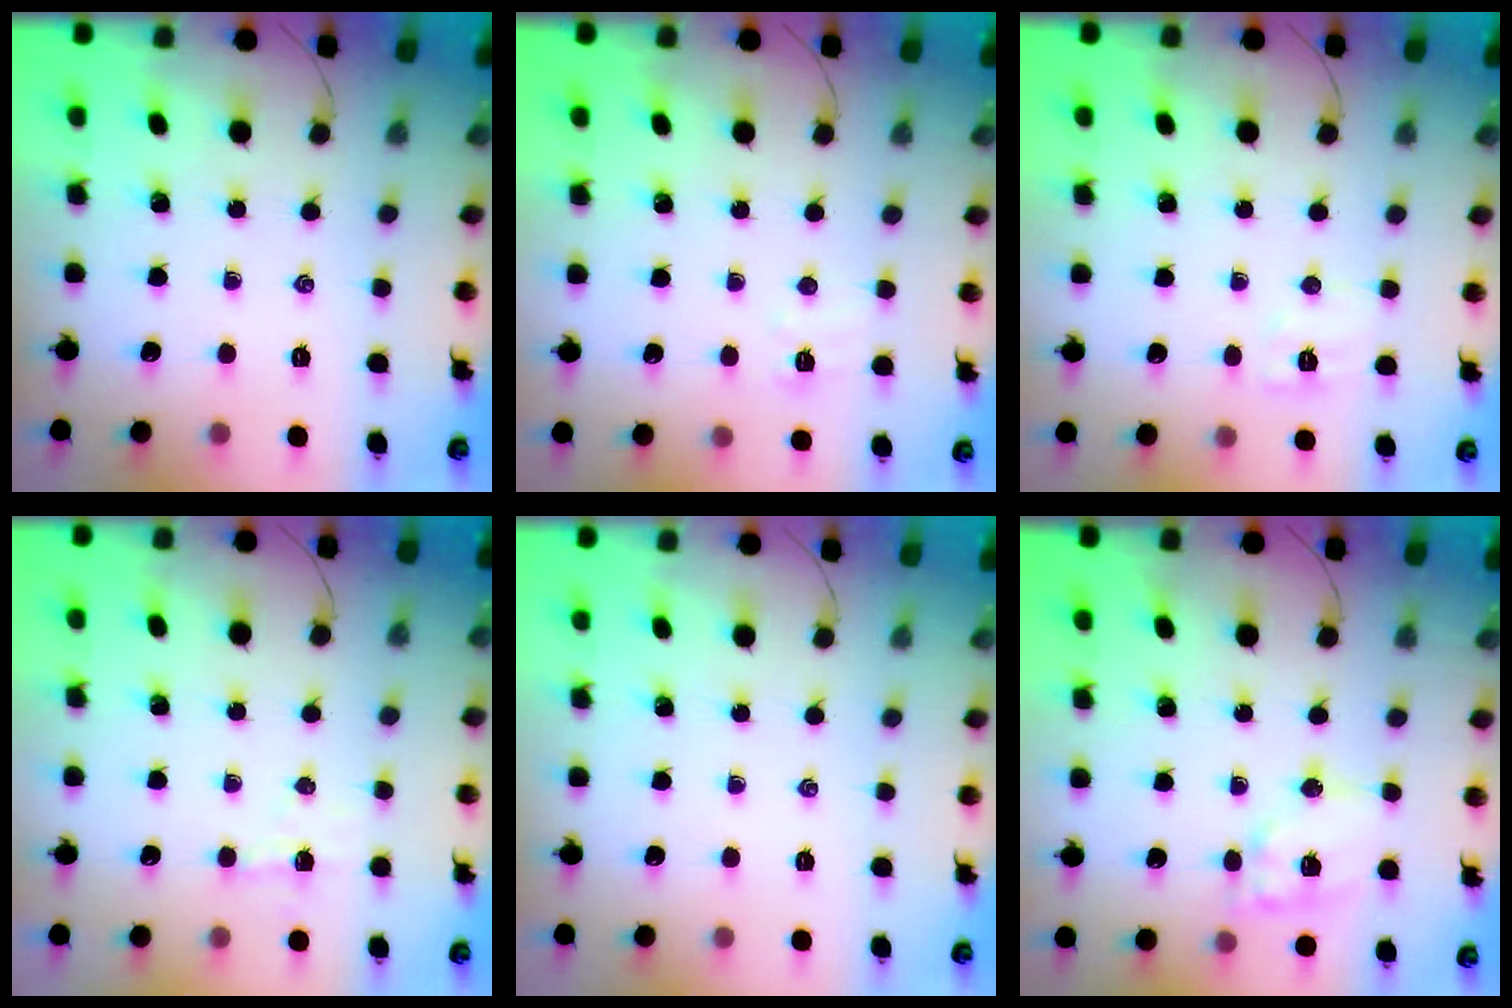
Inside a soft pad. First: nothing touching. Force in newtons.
{"total": 3.8, "press": 3.6, "slide": 1.1}
{"total": 6.3, "press": 6.2, "slide": 1.4}
{"total": 3.1, "press": 3.1, "slide": 0.5}
{"total": 0.0}
{"total": 11.4, "press": 11.3, "slide": 1.9}